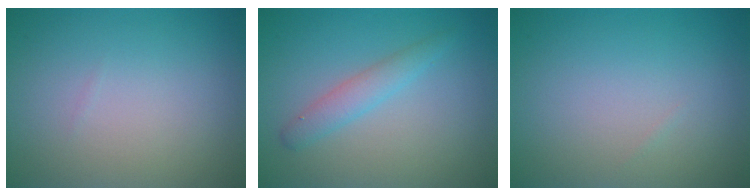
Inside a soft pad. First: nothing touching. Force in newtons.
{"total": 1.3, "press": 1.3, "slide": 0.2}
{"total": 0.0}